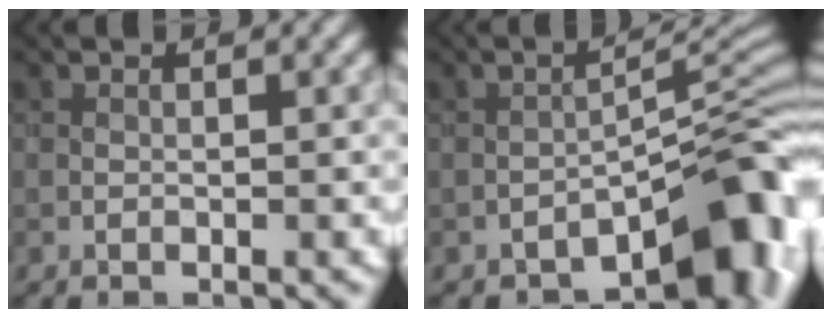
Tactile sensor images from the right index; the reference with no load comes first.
{"total": 8.8, "force": [-5.5, 3.6, 5.9], "torque": [-0.049, 0.008, -0.093]}